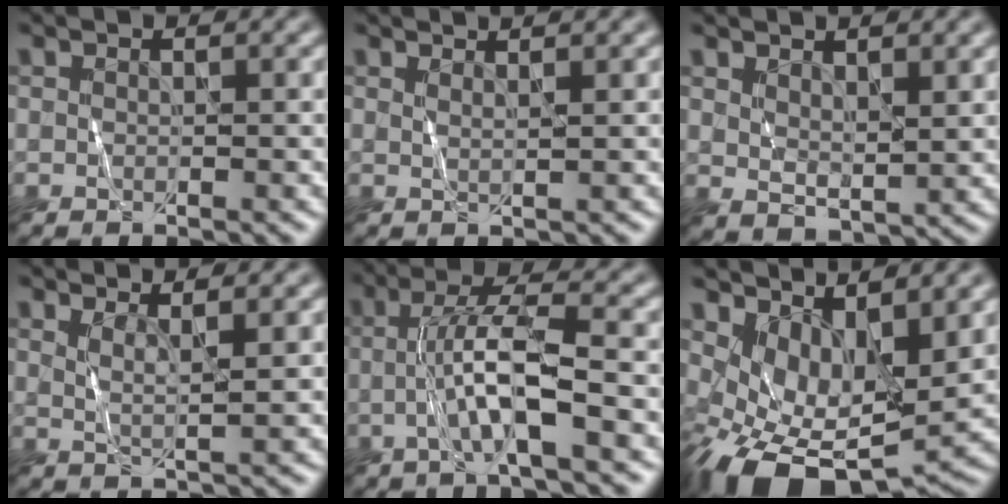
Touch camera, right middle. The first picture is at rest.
{"total": 1.9, "force": [1.4, 0.6, 1.2], "torque": [-0.008, 0.004, 0.004]}
{"total": 2.6, "force": [1.7, 1.3, 1.6], "torque": [-0.035, -0.007, 0.038]}
{"total": 1.9, "force": [1.2, 0.4, 1.5], "torque": [-0.023, -0.005, 0.018]}
{"total": 5.3, "force": [-1.2, 0.7, 5.1], "torque": [-0.095, 0.016, -0.029]}
{"total": 9.9, "force": [-0.3, 6.0, 7.9], "torque": [-0.141, -0.029, 0.011]}